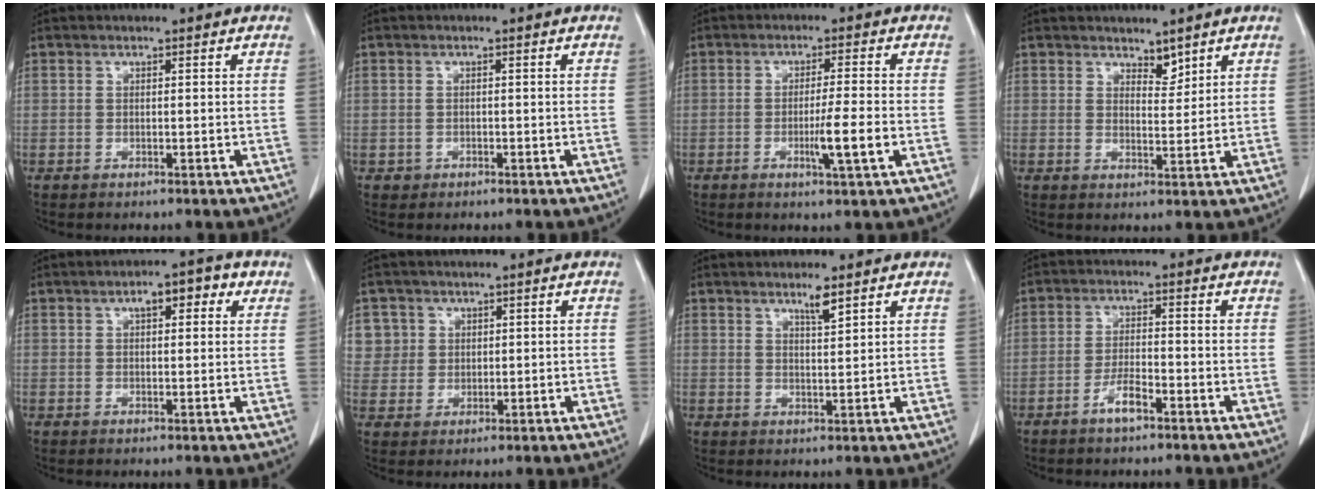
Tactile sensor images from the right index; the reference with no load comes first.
{"total": 0.8, "force": [-0.4, 0.7, 0.0], "torque": [-0.004, 0.003, -0.006]}
{"total": 5.6, "force": [-1.6, -0.4, 5.4], "torque": [-0.090, -0.011, -0.026]}
{"total": 2.6, "force": [2.3, 1.0, 0.8], "torque": [-0.011, -0.007, 0.040]}
{"total": 5.1, "force": [2.2, 1.8, 4.2], "torque": [-0.060, 0.017, 0.027]}
{"total": 5.6, "force": [2.0, 5.2, -0.1], "torque": [0.014, 0.009, 0.045]}
{"total": 2.7, "force": [2.0, 0.1, 1.8], "torque": [-0.037, -0.003, 0.036]}
{"total": 3.9, "force": [-2.5, 0.6, 2.9], "torque": [-0.056, 0.001, -0.047]}